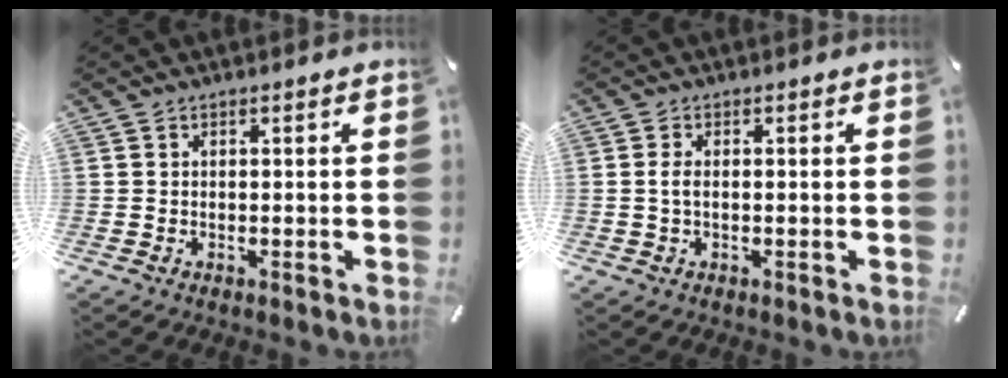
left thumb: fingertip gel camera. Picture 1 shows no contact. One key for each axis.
{"total": 1.9, "fx": -0.1, "fy": 0.7, "fz": 1.7, "tx": -0.039, "ty": 0.000, "tz": -0.005}